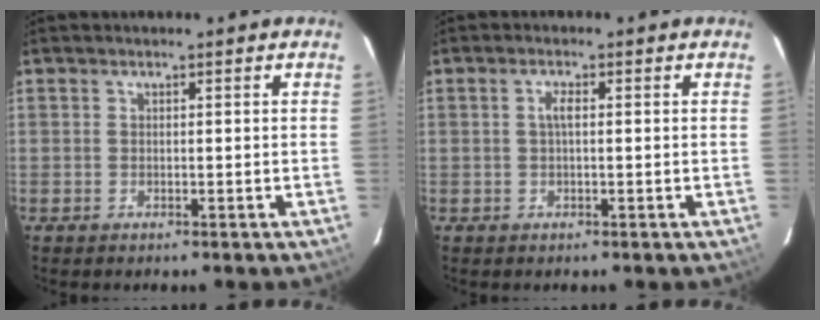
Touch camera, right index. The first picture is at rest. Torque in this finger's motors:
{"motor_torque": [0.19, 0.04, 0.12, 0.05]}